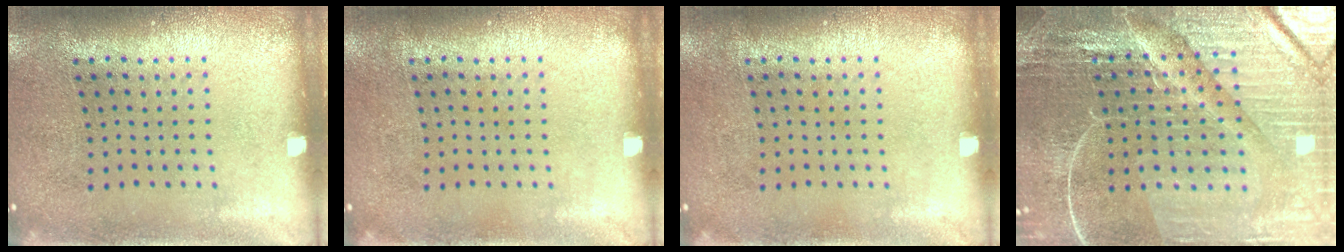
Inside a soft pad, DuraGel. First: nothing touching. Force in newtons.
{"total": 0.0}
{"total": 0.0}
{"total": 5.8, "press": 5.3, "slide": 2.4}